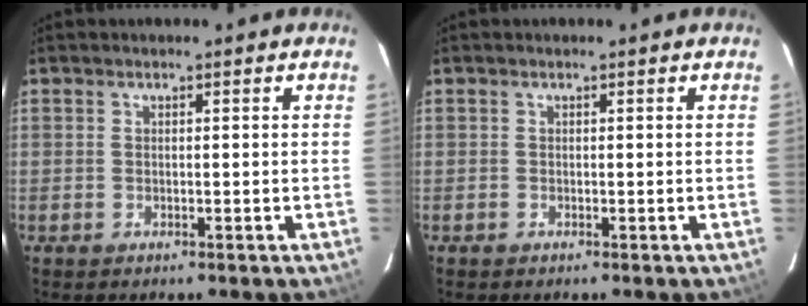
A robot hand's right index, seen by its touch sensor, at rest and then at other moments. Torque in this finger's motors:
{"motor_torque": [0.21, 0.11, 0.02, 0.01]}